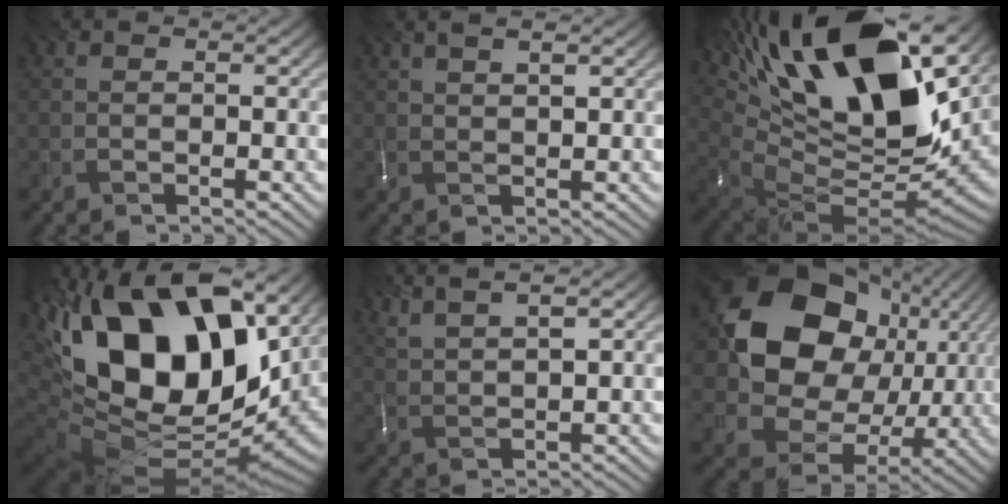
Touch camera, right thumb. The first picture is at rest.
{"total": 2.6, "force": [1.7, 0.2, 1.9], "torque": [-0.033, 0.005, 0.031]}
{"total": 19.2, "force": [7.8, 7.6, 15.9], "torque": [-0.283, 0.021, 0.141]}
{"total": 21.4, "force": [5.2, 13.1, 16.1], "torque": [-0.348, -0.006, 0.108]}
{"total": 5.2, "force": [3.9, 0.7, 3.3], "torque": [-0.059, 0.012, 0.063]}
{"total": 17.2, "force": [3.1, 13.6, 10.1], "torque": [-0.205, 0.001, 0.060]}